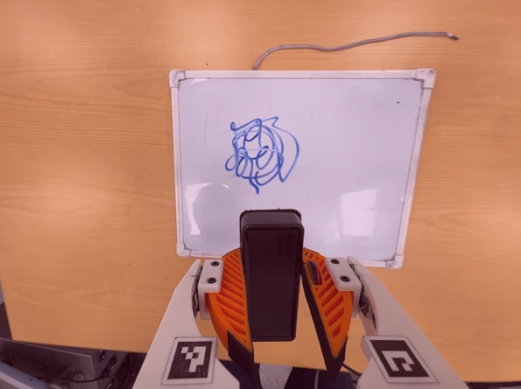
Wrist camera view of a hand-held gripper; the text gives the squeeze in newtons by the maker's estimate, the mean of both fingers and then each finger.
{"total": 7.8, "left": 7.0, "right": 8.7}